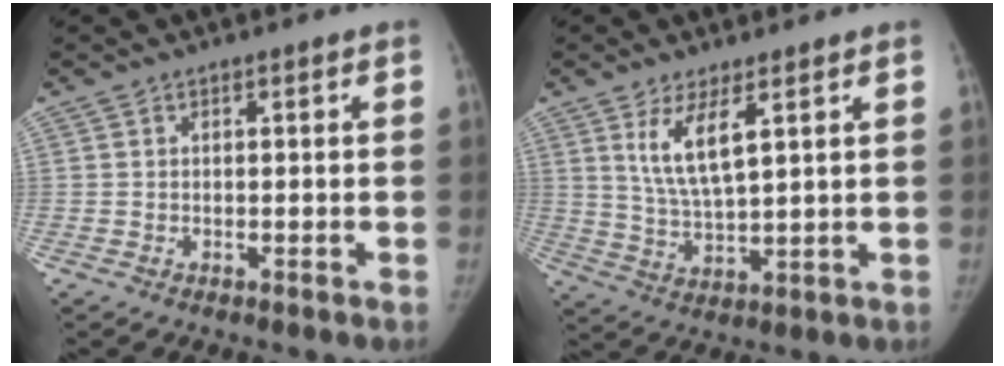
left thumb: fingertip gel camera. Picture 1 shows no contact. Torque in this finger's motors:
{"motor_torque": [-0.07, 0.39, 1.17, -0.64, 0.06]}